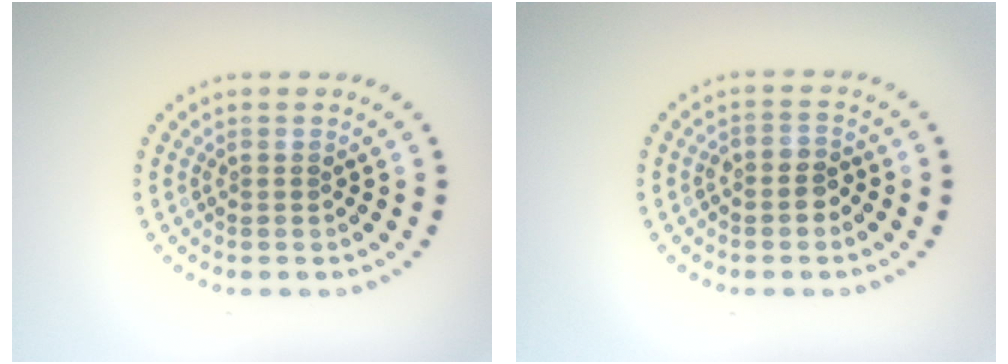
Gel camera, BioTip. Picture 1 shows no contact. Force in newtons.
{"total": 1.6, "press": 1.4, "slide": 0.7}